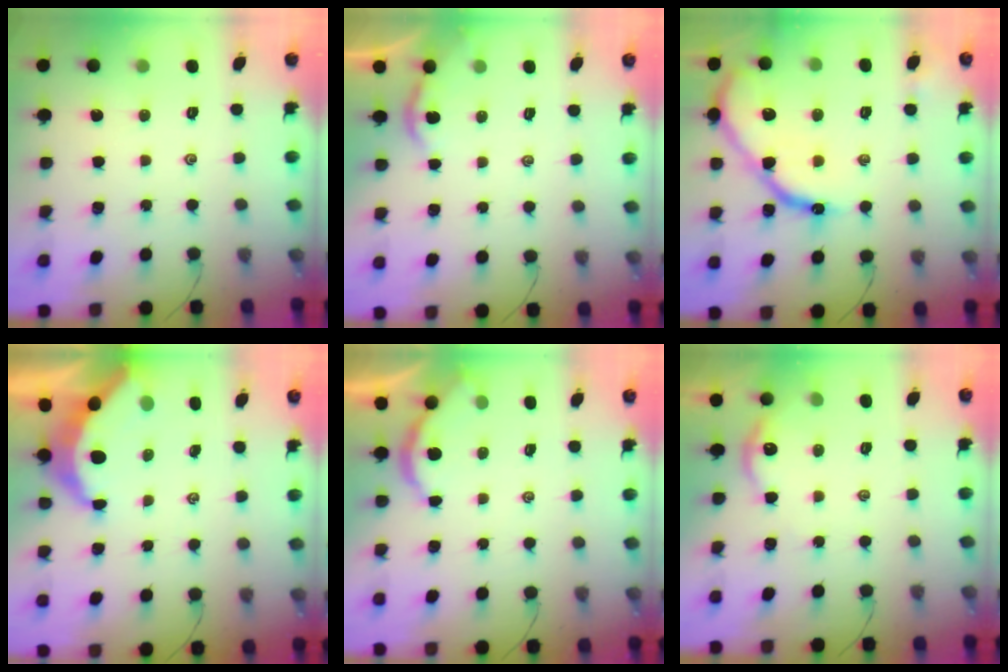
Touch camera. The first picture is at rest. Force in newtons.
{"total": 2.0, "press": 1.9, "slide": 0.4}
{"total": 14.0, "press": 13.9, "slide": 1.6}
{"total": 6.6, "press": 6.5, "slide": 0.8}
{"total": 1.9, "press": 1.9, "slide": 0.4}
{"total": 4.6, "press": 4.5, "slide": 0.4}